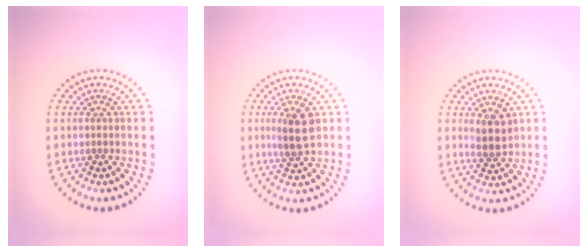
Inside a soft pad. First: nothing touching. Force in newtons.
{"total": 3.5, "press": 3.3, "slide": 1.0}
{"total": 2.4, "press": 2.2, "slide": 1.0}